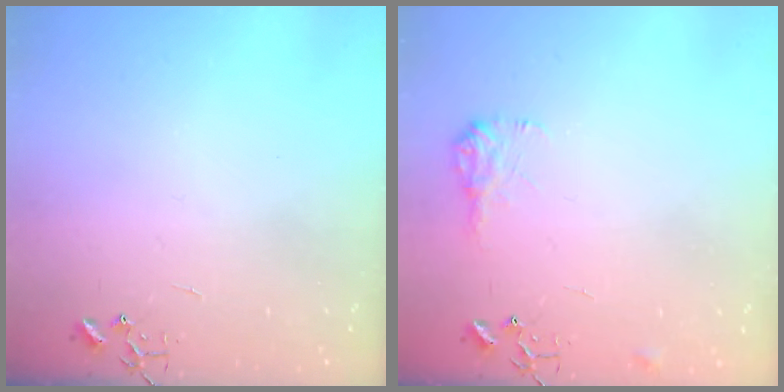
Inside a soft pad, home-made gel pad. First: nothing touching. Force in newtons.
{"total": 8.5, "press": 8.5, "slide": 0.2}